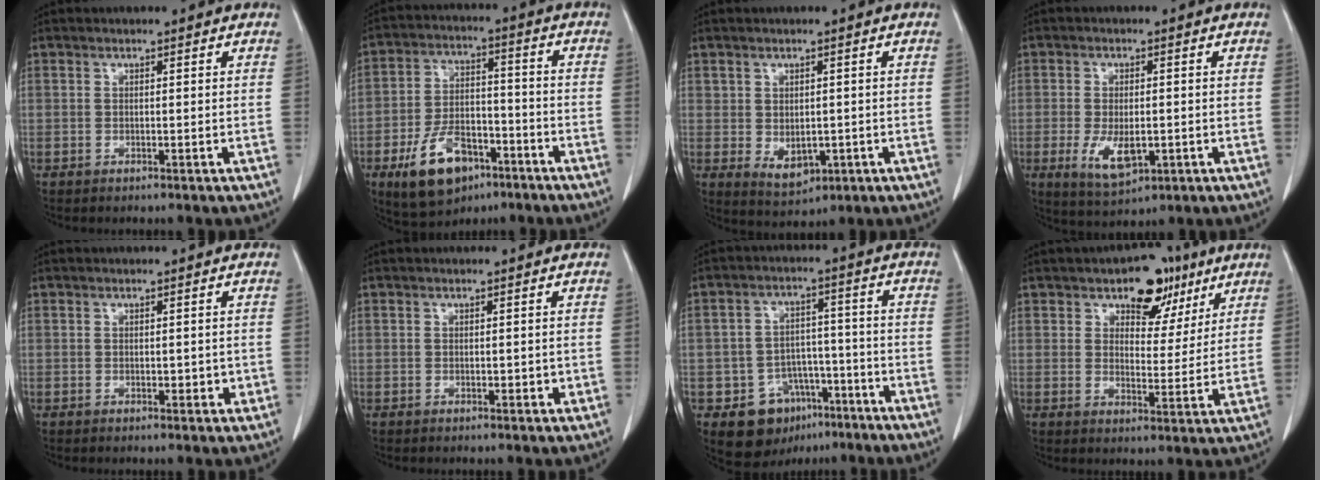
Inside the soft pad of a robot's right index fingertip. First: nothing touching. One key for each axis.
{"total": 11.9, "fx": -6.6, "fy": 6.5, "fz": 7.5, "tx": -0.144, "ty": 0.008, "tz": -0.107}
{"total": 4.6, "fx": -0.7, "fy": 3.3, "fz": 3.2, "tx": -0.048, "ty": -0.005, "tz": 0.010}
{"total": 6.6, "fx": -1.7, "fy": 3.0, "fz": 5.7, "tx": -0.109, "ty": -0.011, "tz": -0.016}
{"total": 1.9, "fx": -0.3, "fy": 1.1, "fz": 1.5, "tx": -0.016, "ty": 0.001, "tz": 0.001}
{"total": 1.3, "fx": -0.2, "fy": 0.7, "fz": 1.1, "tx": -0.014, "ty": 0.000, "tz": 0.001}
{"total": 9.2, "fx": -5.0, "fy": 7.3, "fz": 2.7, "tx": -0.034, "ty": 0.029, "tz": -0.065}
{"total": 8.3, "fx": 5.1, "fy": 5.0, "fz": 4.3, "tx": -0.046, "ty": 0.010, "tz": 0.074}